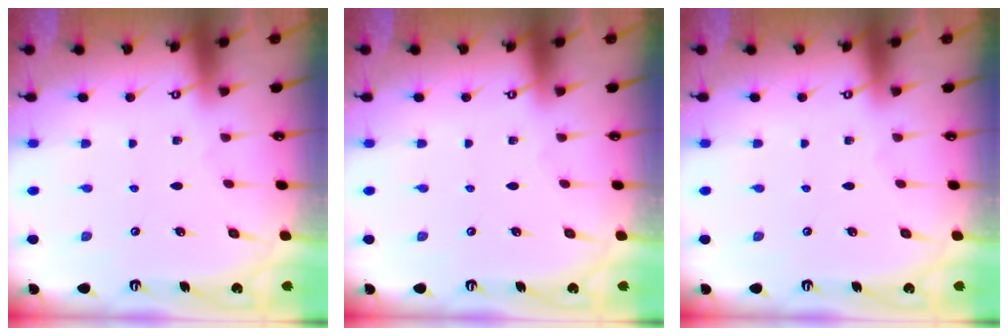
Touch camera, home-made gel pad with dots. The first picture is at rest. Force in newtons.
{"total": 0.0}
{"total": 0.0}